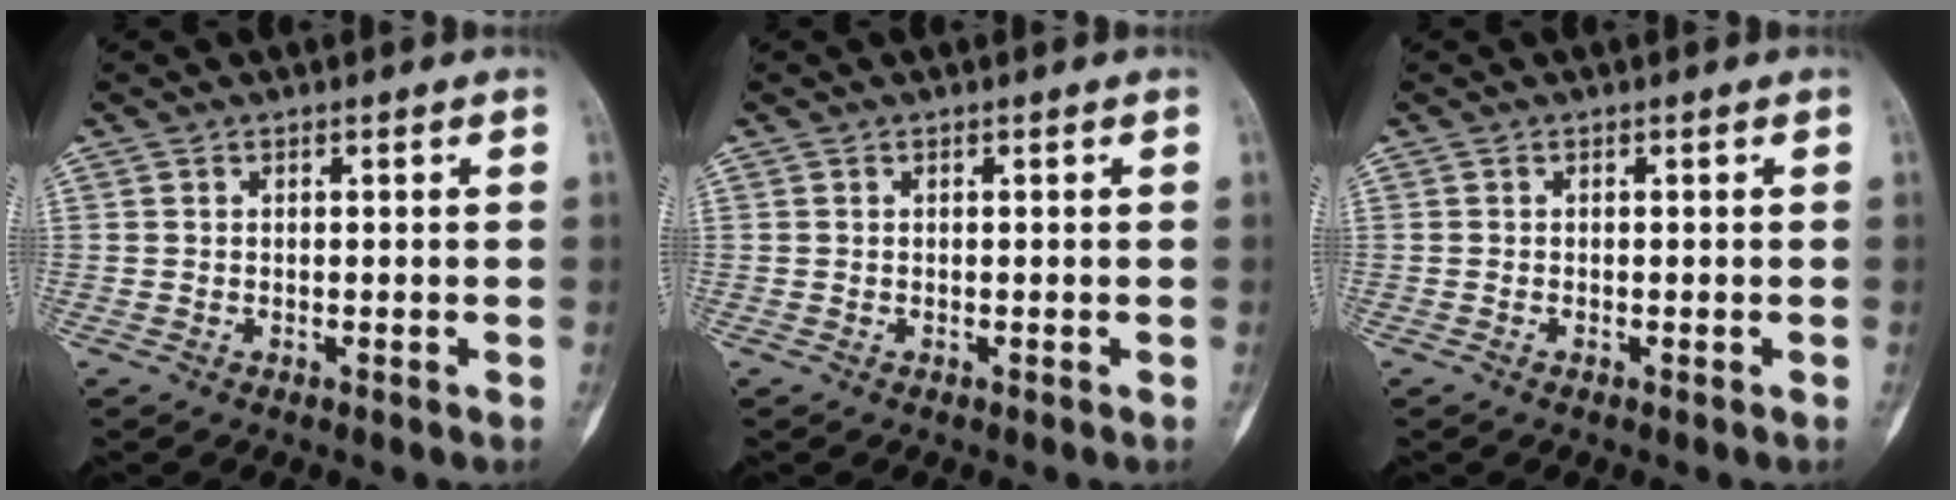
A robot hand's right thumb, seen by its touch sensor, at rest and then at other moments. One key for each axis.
{"total": 0.0}
{"total": 0.0}